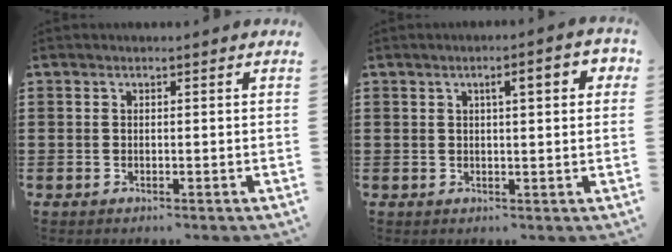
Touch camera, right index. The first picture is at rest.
{"total": 4.0, "force": [1.2, 0.8, 3.7], "torque": [-0.057, 0.000, 0.012]}